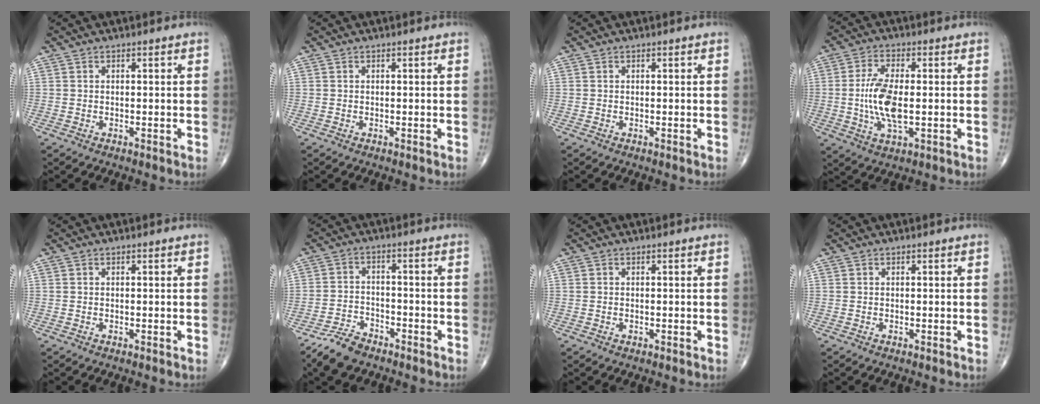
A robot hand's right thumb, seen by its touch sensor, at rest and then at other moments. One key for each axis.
{"total": 0.0}
{"total": 0.0}
{"total": 9.9, "fx": -0.6, "fy": 4.2, "fz": 8.9, "tx": -0.186, "ty": -0.003, "tz": -0.010}
{"total": 0.0}
{"total": 6.5, "fx": -5.2, "fy": 3.0, "fz": 2.6, "tx": -0.048, "ty": 0.017, "tz": -0.100}
{"total": 0.0}
{"total": 0.0}